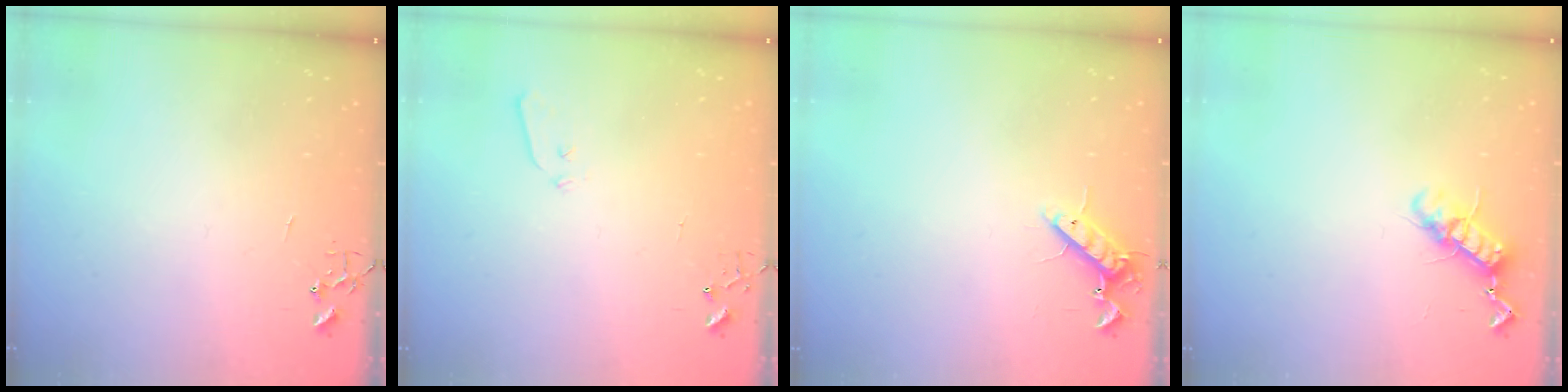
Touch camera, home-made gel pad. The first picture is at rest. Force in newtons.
{"total": 4.0, "press": 3.9, "slide": 0.6}
{"total": 10.0, "press": 9.8, "slide": 1.5}
{"total": 11.1, "press": 11.1, "slide": 0.3}